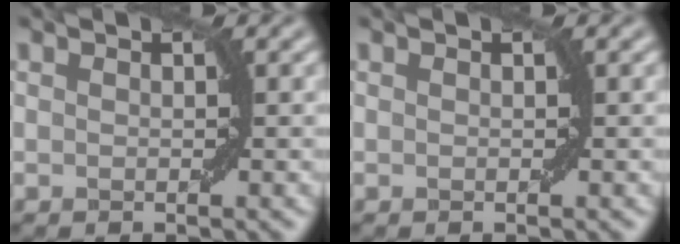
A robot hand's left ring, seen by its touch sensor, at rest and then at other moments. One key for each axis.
{"total": 0.0}